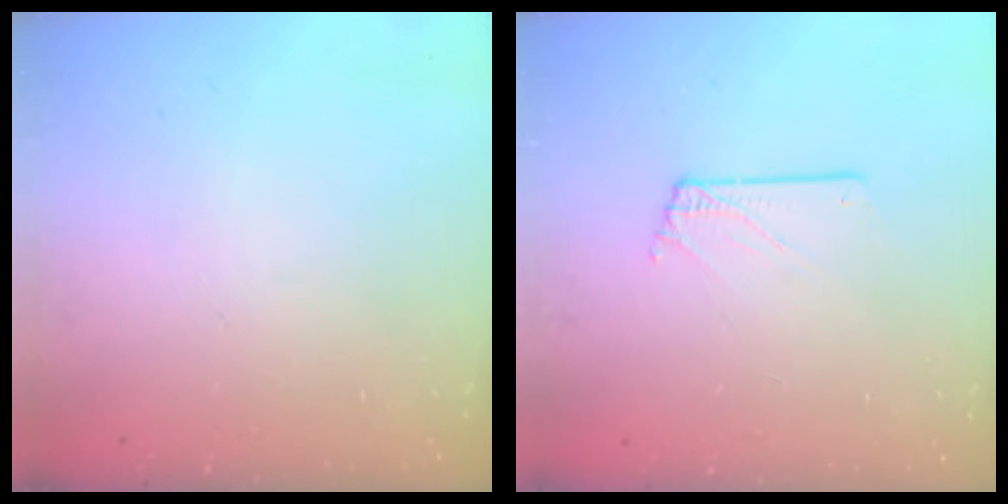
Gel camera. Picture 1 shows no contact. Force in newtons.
{"total": 1.5, "press": 1.5, "slide": 0.1}